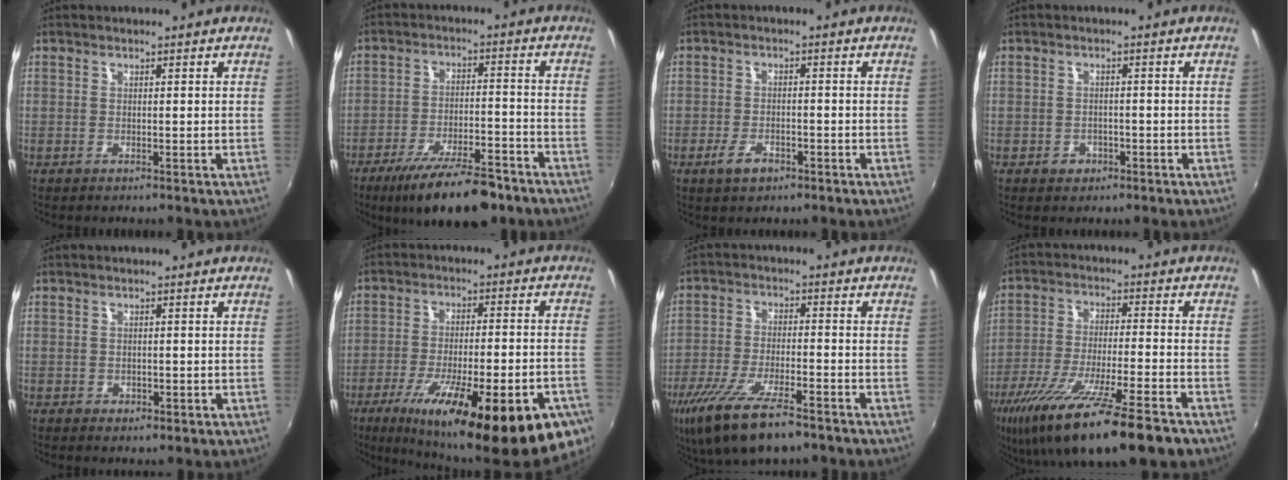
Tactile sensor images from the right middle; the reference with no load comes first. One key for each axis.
{"total": 15.4, "fx": -11.5, "fy": 4.5, "fz": 9.2, "tx": -0.175, "ty": -0.023, "tz": -0.176}
{"total": 4.1, "fx": -2.5, "fy": 2.0, "fz": 2.5, "tx": -0.059, "ty": -0.005, "tz": -0.045}
{"total": 2.6, "fx": -1.3, "fy": 2.1, "fz": 0.7, "tx": -0.015, "ty": 0.000, "tz": -0.019}
{"total": 1.7, "fx": -0.5, "fy": 1.3, "fz": 0.8, "tx": -0.012, "ty": -0.005, "tz": -0.008}
{"total": 28.3, "fx": -16.9, "fy": 6.4, "fz": 21.8, "tx": -0.339, "ty": -0.059, "tz": -0.243}
{"total": 14.3, "fx": -9.8, "fy": 4.0, "fz": 9.6, "tx": -0.207, "ty": -0.041, "tz": -0.176}
{"total": 20.6, "fx": -14.1, "fy": 2.9, "fz": 14.8, "tx": -0.273, "ty": -0.061, "tz": -0.236}